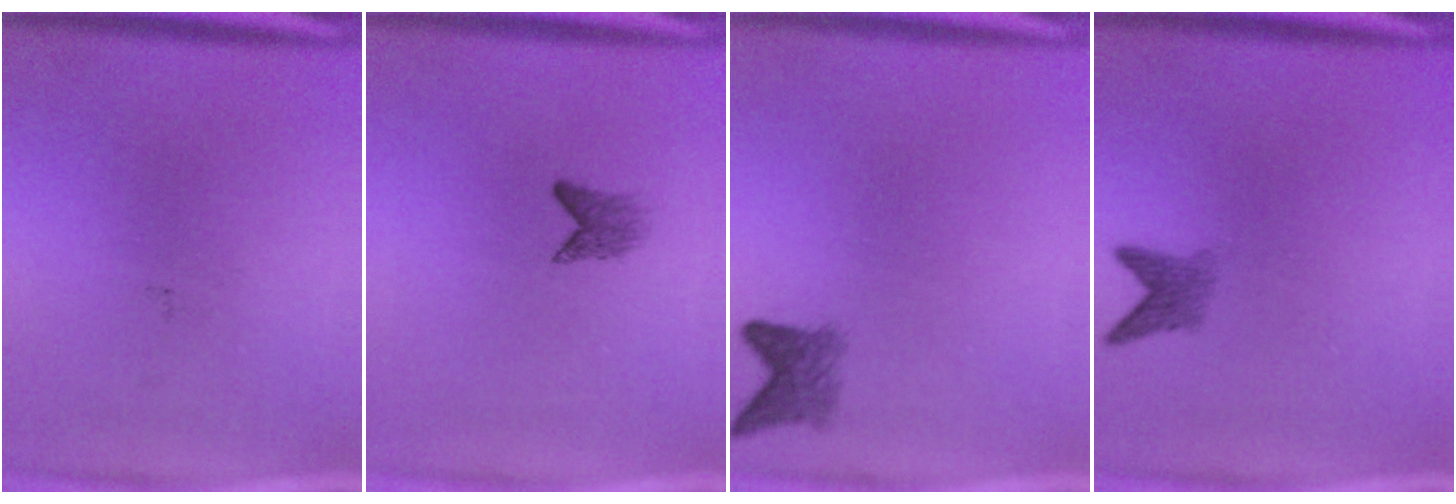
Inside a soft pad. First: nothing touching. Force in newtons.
{"total": 1.9}
{"total": 2.8}
{"total": 2.4}